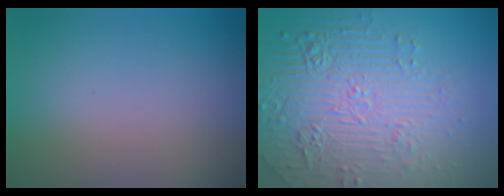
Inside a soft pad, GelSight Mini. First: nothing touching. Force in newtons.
{"total": 7.8, "press": 5.6, "slide": 5.4}